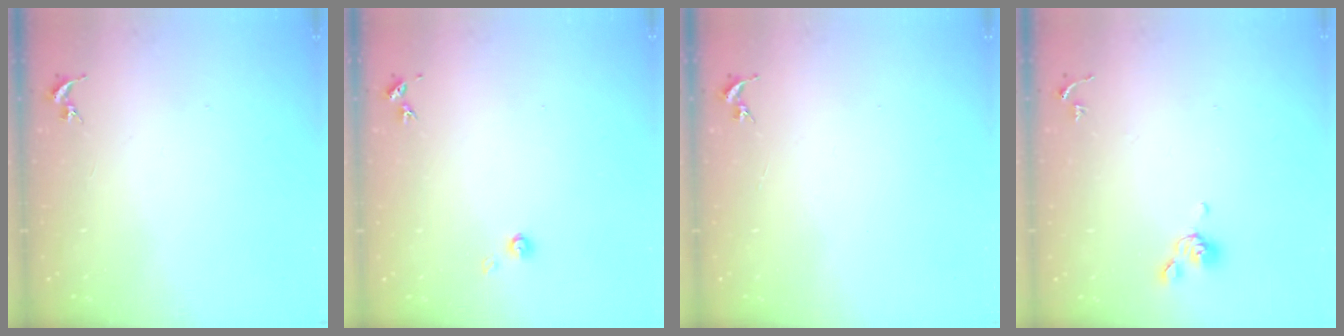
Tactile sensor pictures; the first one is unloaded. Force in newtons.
{"total": 3.5, "press": 3.5, "slide": 0.4}
{"total": 0.0}
{"total": 5.2, "press": 5.1, "slide": 1.1}